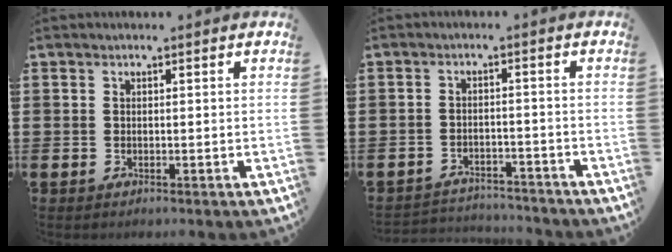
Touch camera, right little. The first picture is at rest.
{"total": 2.8, "force": [-2.8, 0.3, -0.2], "torque": [-0.004, 0.002, -0.060]}